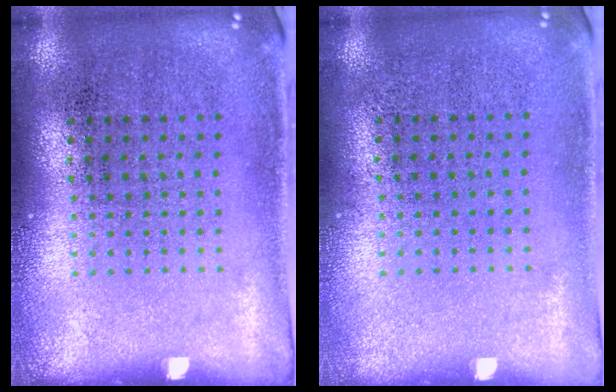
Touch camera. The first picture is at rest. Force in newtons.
{"total": 0.0}